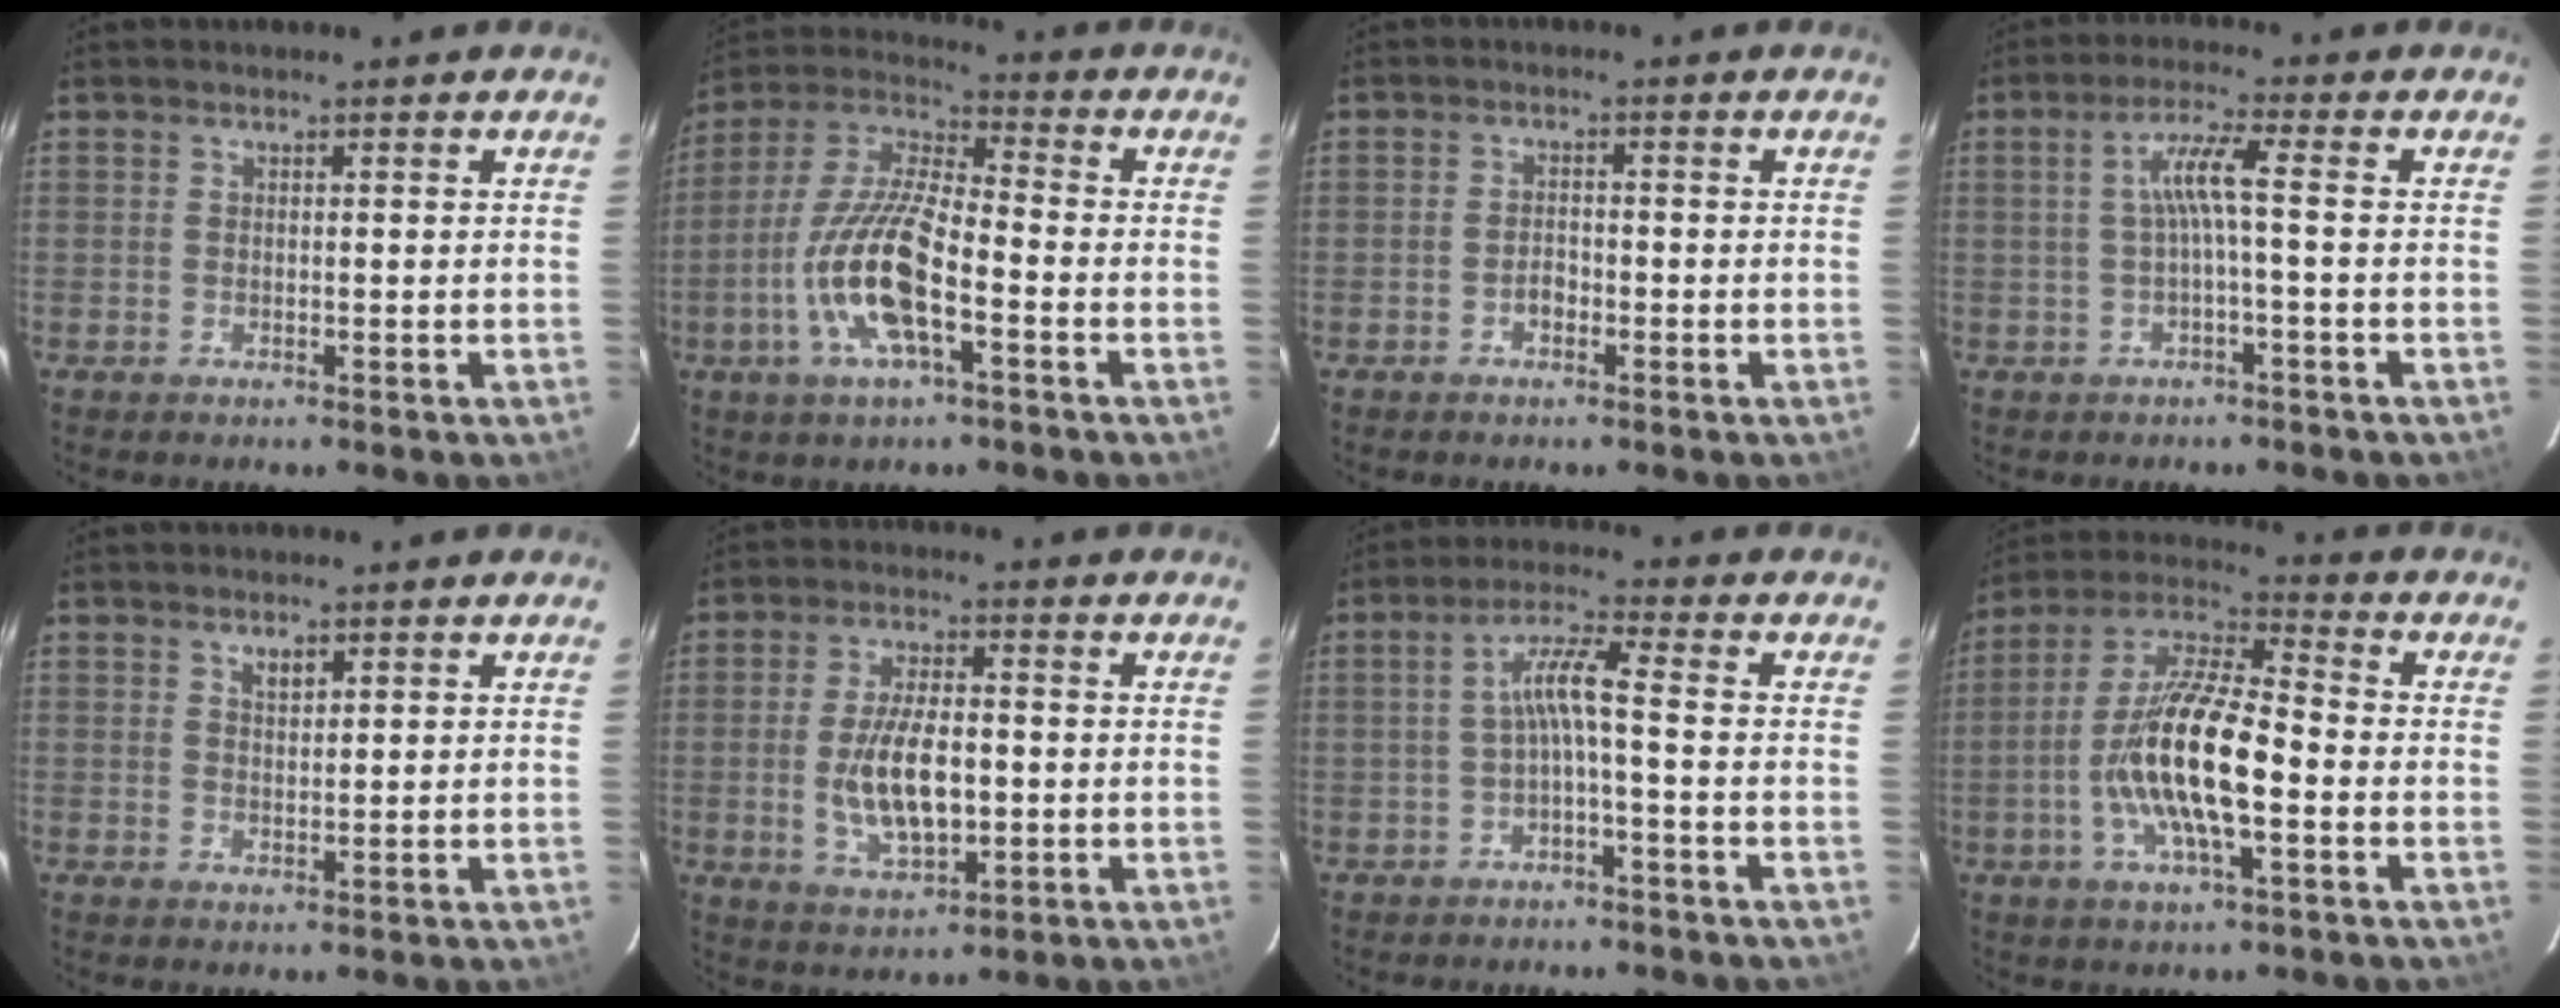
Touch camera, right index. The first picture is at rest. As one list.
[{"total": 15.2, "force": [-5.5, 4.5, 13.4], "torque": [-0.278, -0.006, -0.111]}, {"total": 1.9, "force": [-1.1, 1.2, 0.9], "torque": [-0.019, 0.006, -0.019]}, {"total": 4.7, "force": [-0.8, -0.5, 4.6], "torque": [-0.090, 0.004, -0.011]}, {"total": 1.8, "force": [1.1, 0.9, 1.2], "torque": [-0.016, 0.003, 0.020]}, {"total": 10.8, "force": [-1.3, 4.8, 9.7], "torque": [-0.190, -0.005, -0.016]}, {"total": 5.0, "force": [-1.6, -0.1, 4.7], "torque": [-0.102, 0.011, -0.028]}, {"total": 16.0, "force": [-3.7, 4.3, 14.9], "torque": [-0.293, -0.001, -0.076]}]